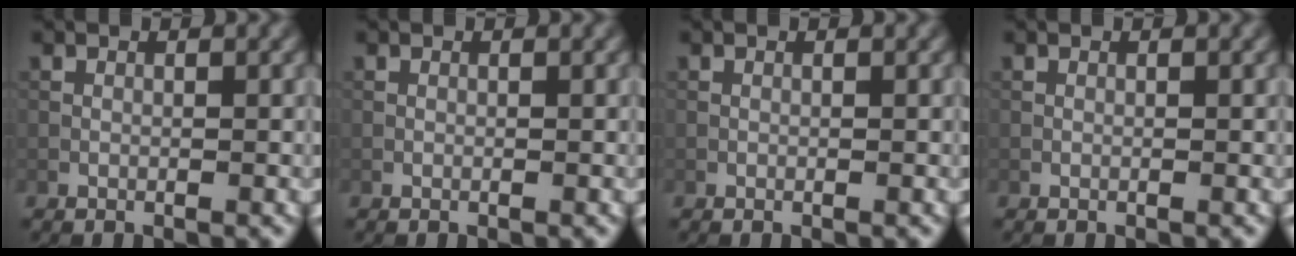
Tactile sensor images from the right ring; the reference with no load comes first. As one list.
[{"total": 0.0}, {"total": 0.0}, {"total": 0.0}]